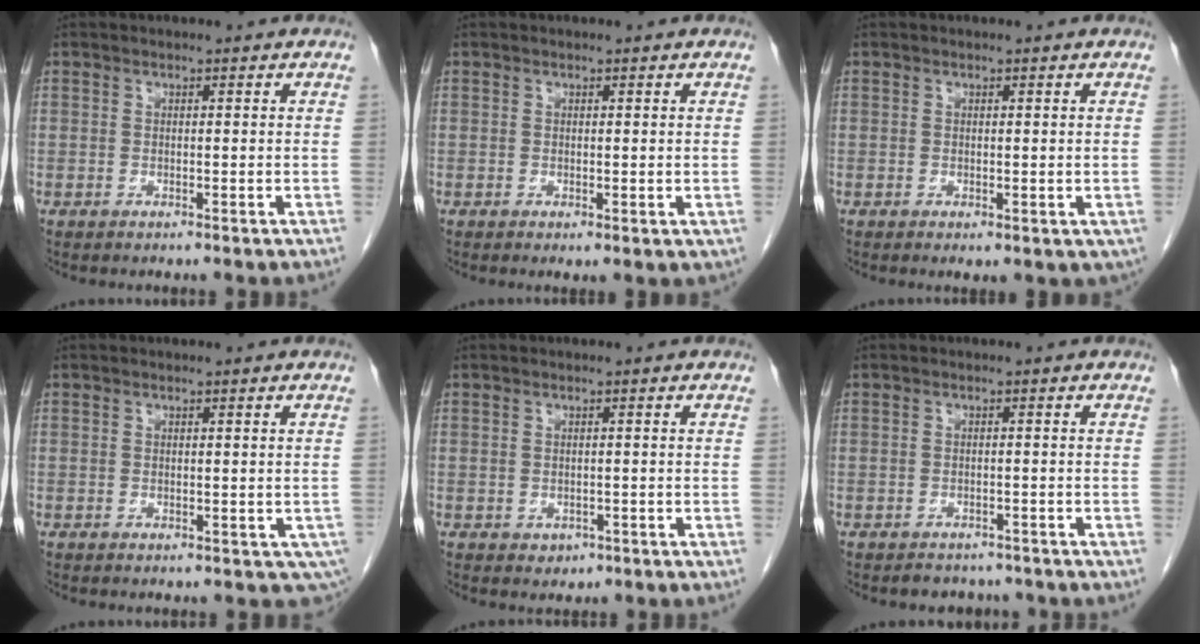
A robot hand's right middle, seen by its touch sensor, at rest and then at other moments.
{"total": 1.5, "force": [-0.1, 0.7, 1.3], "torque": [-0.022, -0.007, 0.004]}
{"total": 2.2, "force": [-0.4, 1.3, 1.8], "torque": [-0.024, -0.005, 0.001]}
{"total": 2.7, "force": [-0.3, 1.8, 1.9], "torque": [-0.018, -0.003, 0.002]}
{"total": 1.4, "force": [-0.5, 1.2, 0.6], "torque": [-0.010, 0.002, -0.001]}
{"total": 3.9, "force": [-3.4, 1.8, 0.2], "torque": [0.001, 0.005, -0.043]}